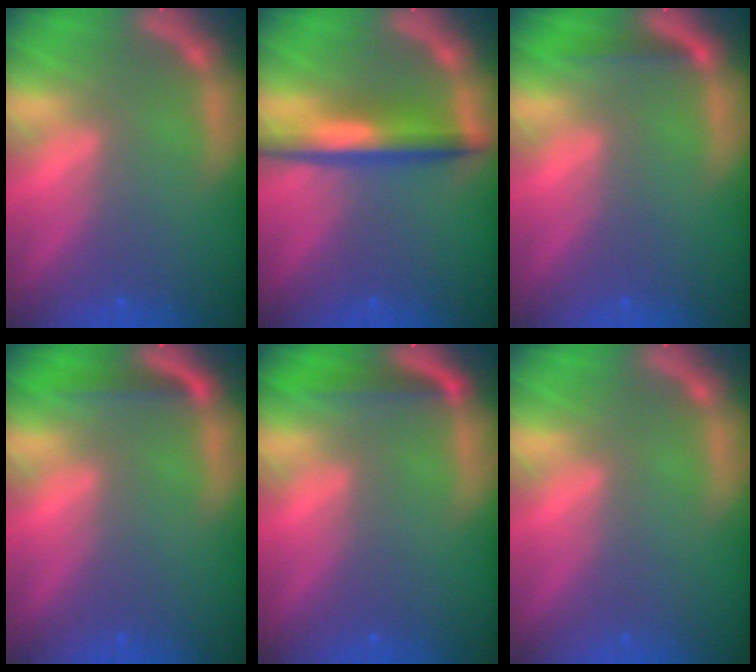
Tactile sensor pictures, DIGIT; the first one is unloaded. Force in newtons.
{"total": 5.0}
{"total": 1.4}
{"total": 1.9}
{"total": 2.5}
{"total": 0.0}